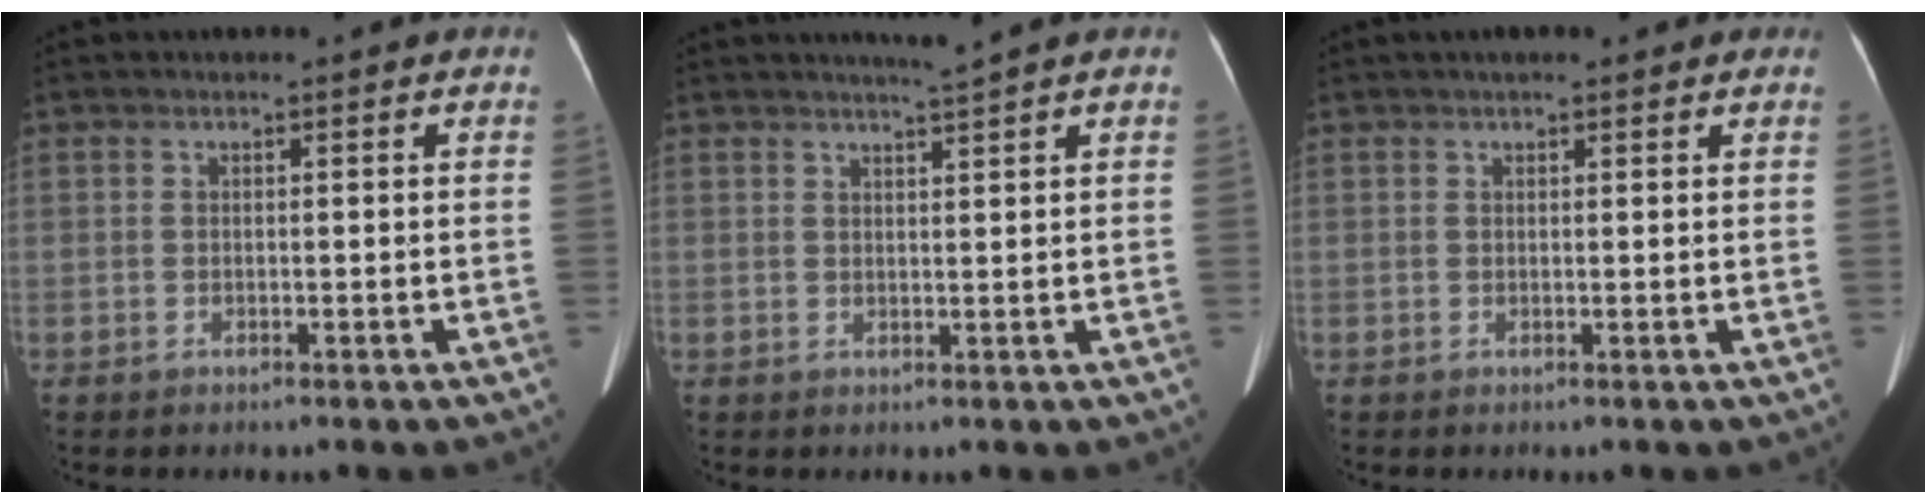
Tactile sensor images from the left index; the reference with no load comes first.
{"total": 2.5, "force": [2.1, -1.0, 0.9], "torque": [-0.010, -0.005, 0.037]}
{"total": 3.9, "force": [3.0, 1.2, 2.3], "torque": [-0.028, 0.027, 0.040]}